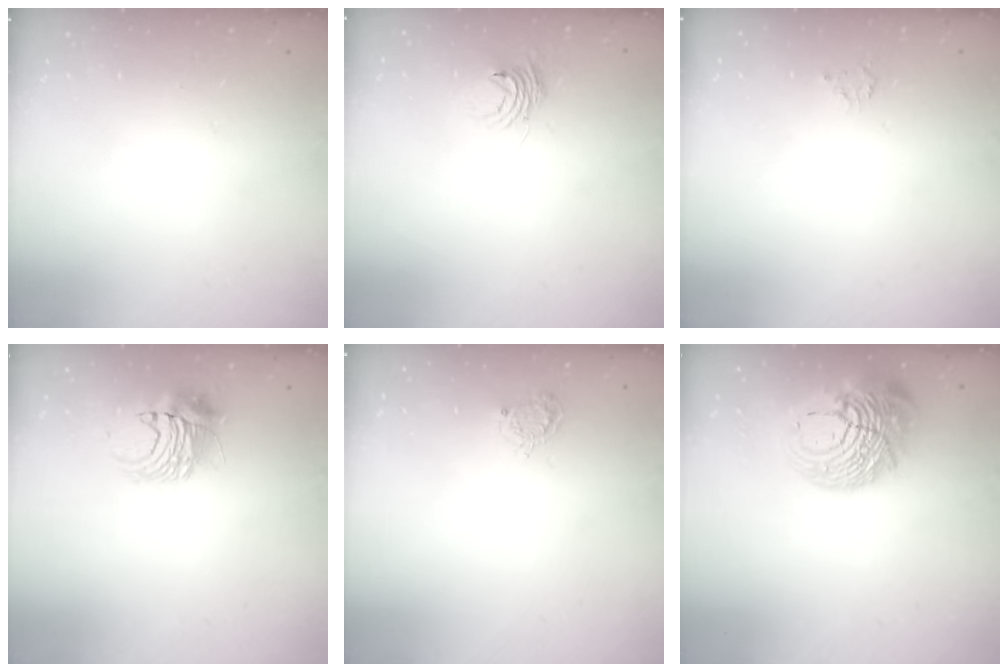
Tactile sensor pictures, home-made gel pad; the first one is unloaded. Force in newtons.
{"total": 4.8, "press": 4.8, "slide": 0.3}
{"total": 2.9, "press": 2.9, "slide": 0.3}
{"total": 9.1, "press": 9.1, "slide": 0.5}
{"total": 5.2, "press": 5.1, "slide": 0.6}
{"total": 18.4, "press": 18.2, "slide": 2.1}